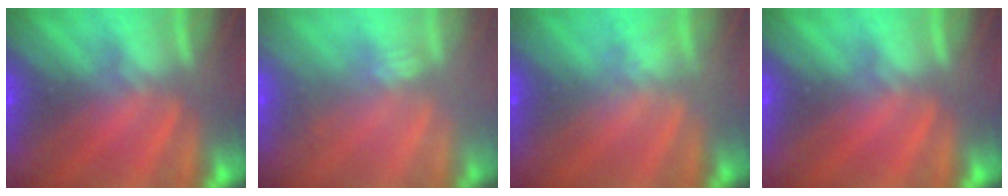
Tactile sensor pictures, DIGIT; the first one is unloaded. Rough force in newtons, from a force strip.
{"total": 2.4}
{"total": 1.7}
{"total": 0.0}